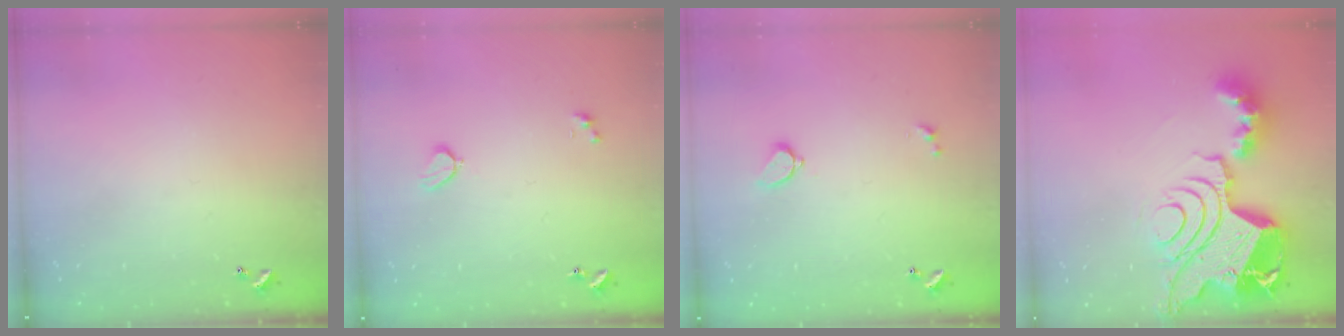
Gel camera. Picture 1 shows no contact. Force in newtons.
{"total": 2.1, "press": 2.0, "slide": 0.6}
{"total": 1.5, "press": 1.4, "slide": 0.3}
{"total": 22.4, "press": 22.3, "slide": 2.1}